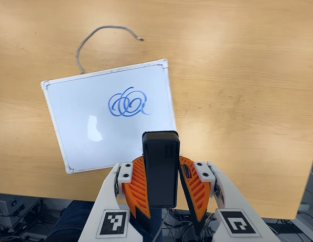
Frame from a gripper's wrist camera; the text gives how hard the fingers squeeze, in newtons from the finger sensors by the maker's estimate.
{"total": 6.8, "left": 6.4, "right": 7.2}